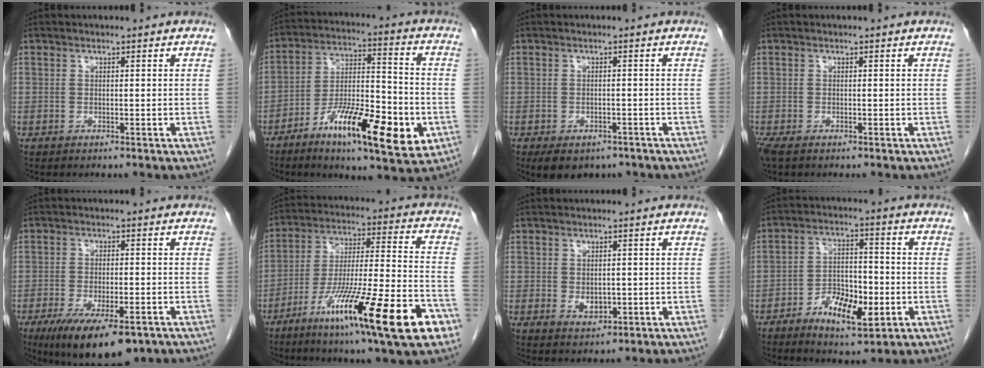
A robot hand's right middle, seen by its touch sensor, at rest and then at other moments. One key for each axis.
{"total": 16.4, "fx": -7.0, "fy": 3.9, "fz": 14.3, "tx": -0.249, "ty": -0.003, "tz": -0.112}
{"total": 7.0, "fx": -5.1, "fy": 3.9, "fz": 2.8, "tx": -0.038, "ty": 0.000, "tz": -0.071}
{"total": 2.7, "fx": -1.9, "fy": 1.1, "fz": 1.6, "tx": -0.040, "ty": -0.010, "tz": -0.031}
{"total": 12.3, "fx": -7.9, "fy": 3.7, "fz": 8.6, "tx": -0.146, "ty": -0.022, "tz": -0.120}
{"total": 23.0, "fx": -11.7, "fy": 1.3, "fz": 19.8, "tx": -0.294, "ty": -0.037, "tz": -0.193}
{"total": 2.4, "fx": -0.2, "fy": 1.6, "fz": 1.8, "tx": -0.028, "ty": -0.003, "tz": 0.005}
{"total": 8.8, "fx": -3.7, "fy": 3.6, "fz": 7.2, "tx": -0.128, "ty": 0.008, "tz": -0.059}